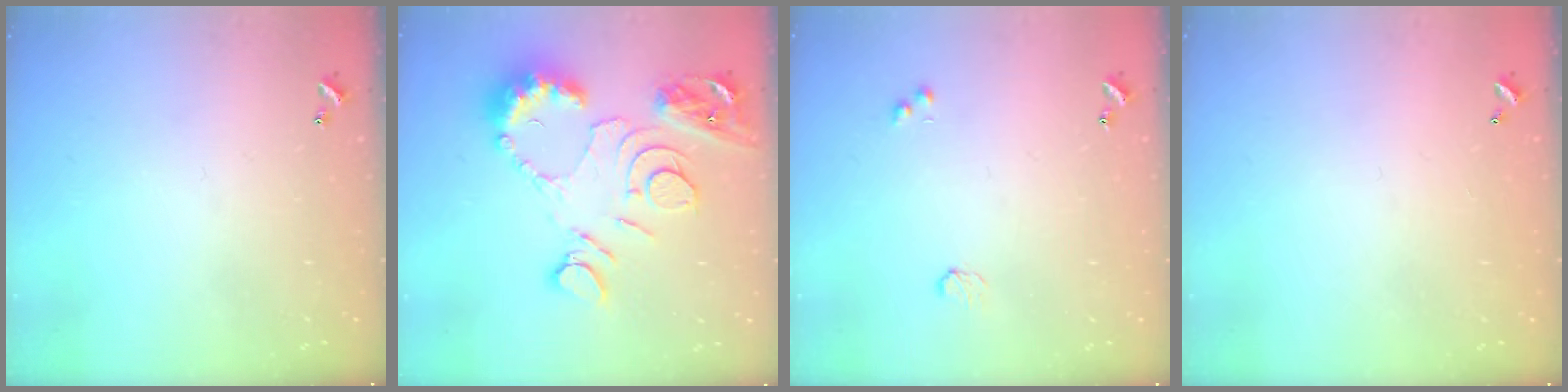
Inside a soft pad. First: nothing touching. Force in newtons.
{"total": 14.4, "press": 14.3, "slide": 1.3}
{"total": 3.2, "press": 3.1, "slide": 0.5}
{"total": 2.9, "press": 2.9, "slide": 0.1}